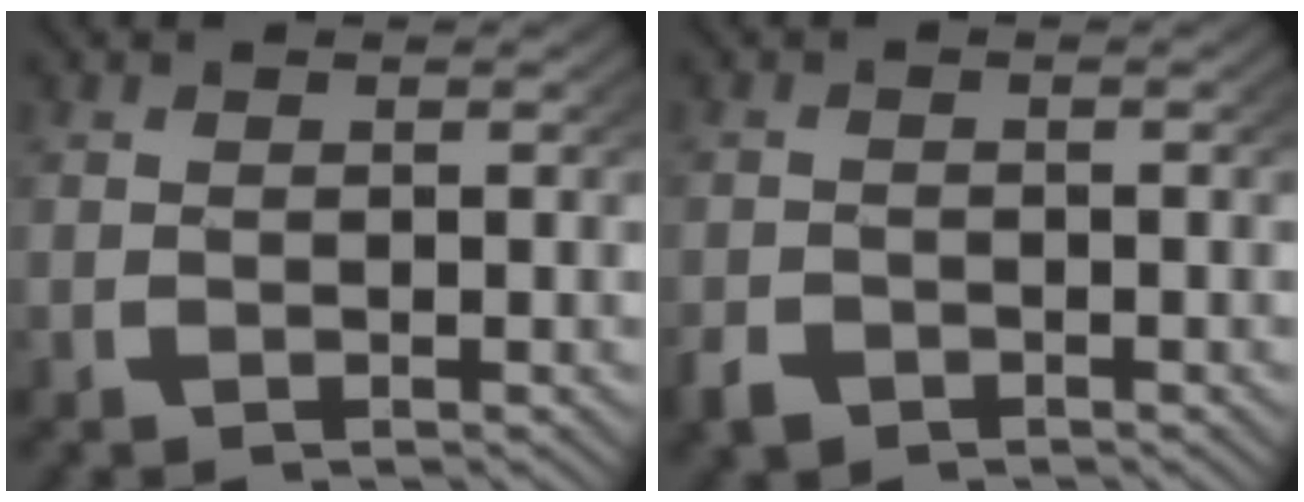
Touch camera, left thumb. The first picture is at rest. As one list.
[{"total": 2.1, "force": [-1.6, 1.3, 0.5], "torque": [-0.014, -0.012, -0.027]}]